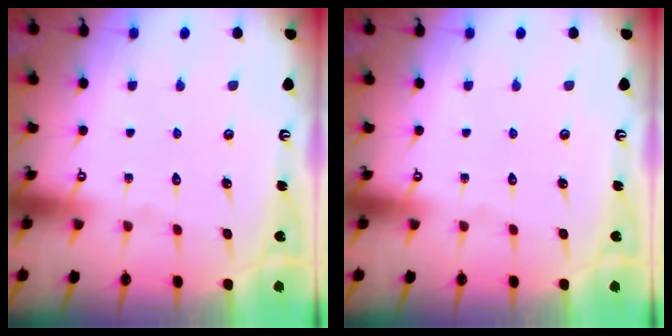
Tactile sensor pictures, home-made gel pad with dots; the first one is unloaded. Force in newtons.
{"total": 0.0}